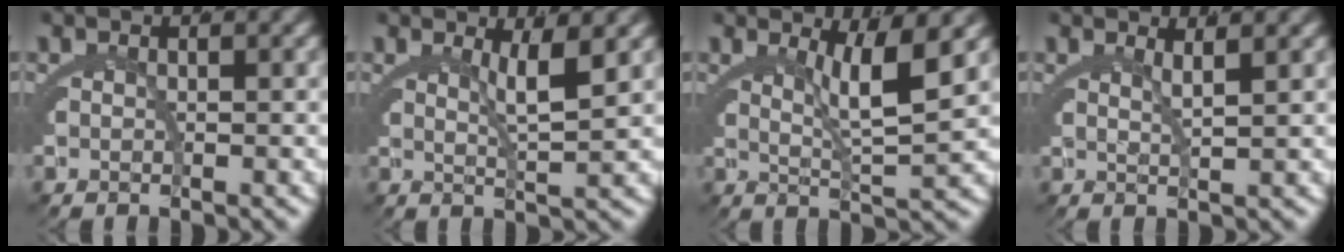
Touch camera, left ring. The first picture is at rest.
{"total": 2.7, "force": [1.7, -0.8, 1.9], "torque": [-0.032, -0.009, 0.036]}
{"total": 4.1, "force": [2.2, -0.3, 3.5], "torque": [-0.058, -0.010, 0.044]}
{"total": 2.1, "force": [1.6, -1.0, 1.0], "torque": [-0.018, -0.006, 0.035]}